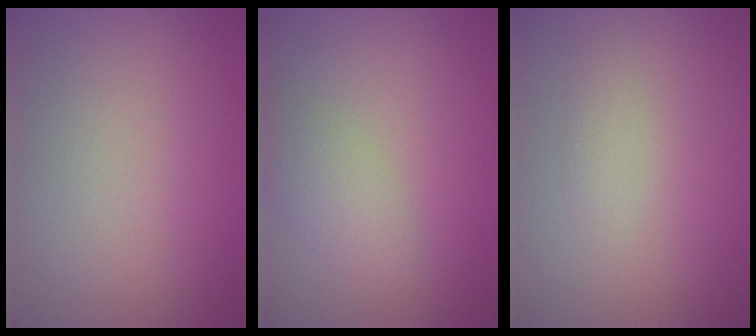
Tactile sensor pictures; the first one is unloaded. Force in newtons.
{"total": 2.7, "press": 2.7, "slide": 0.1}
{"total": 1.1, "press": 1.1, "slide": 0.0}